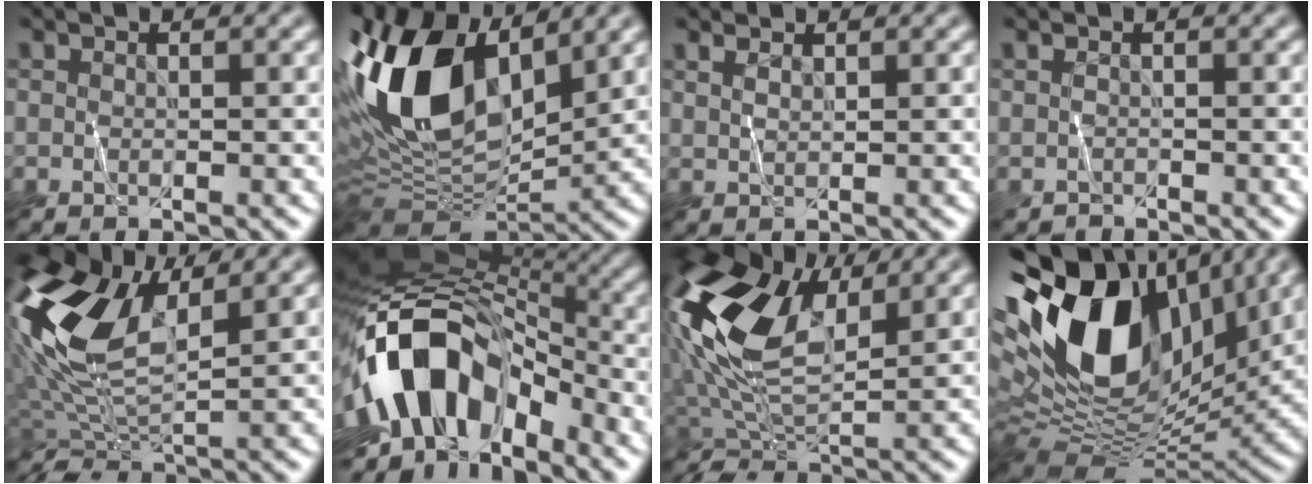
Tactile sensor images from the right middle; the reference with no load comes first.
{"total": 13.4, "force": [3.4, 7.5, 10.6], "torque": [-0.212, 0.016, 0.056]}
{"total": 1.4, "force": [1.3, 0.4, 0.4], "torque": [-0.006, -0.001, 0.018]}
{"total": 0.7, "force": [-0.6, 0.1, -0.2], "torque": [0.001, 0.001, -0.010]}
{"total": 11.7, "force": [3.6, 5.7, 9.5], "torque": [-0.219, 0.019, 0.063]}
{"total": 13.9, "force": [-4.3, 8.6, 10.1], "torque": [-0.170, 0.020, -0.088]}
{"total": 13.0, "force": [4.4, 6.4, 10.4], "torque": [-0.240, 0.032, 0.077]}
{"total": 17.8, "force": [5.4, 10.2, 13.6], "torque": [-0.264, 0.034, 0.077]}